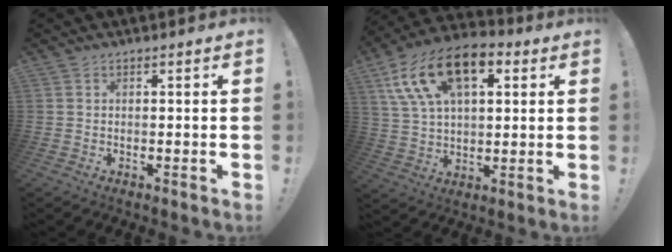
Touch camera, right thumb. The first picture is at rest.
{"total": 18.7, "force": [8.4, 10.7, 12.8], "torque": [-0.235, -0.027, 0.150]}